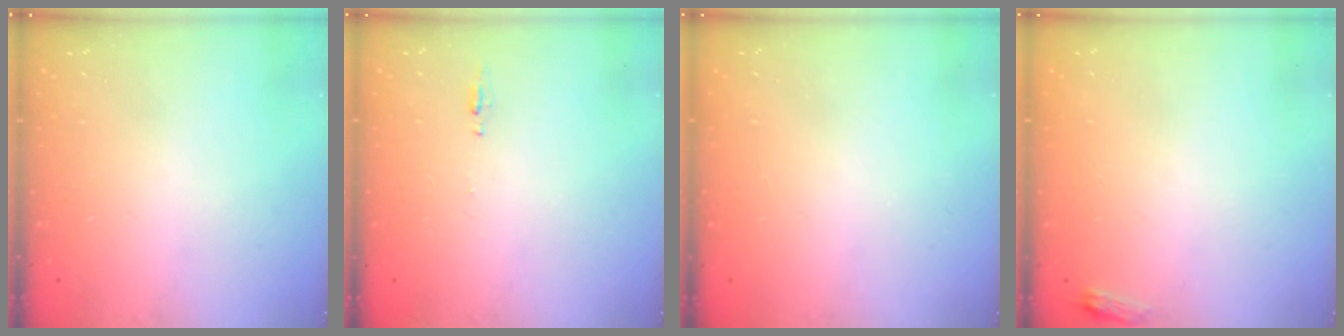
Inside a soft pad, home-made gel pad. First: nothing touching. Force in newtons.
{"total": 6.0, "press": 5.7, "slide": 1.9}
{"total": 0.0}
{"total": 2.6, "press": 2.6, "slide": 0.4}